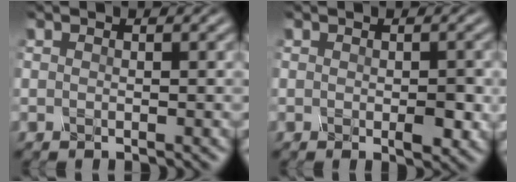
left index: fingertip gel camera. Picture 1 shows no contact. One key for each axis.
{"total": 2.2, "fx": -0.5, "fy": 0.9, "fz": 1.9, "tx": -0.033, "ty": -0.005, "tz": -0.002}